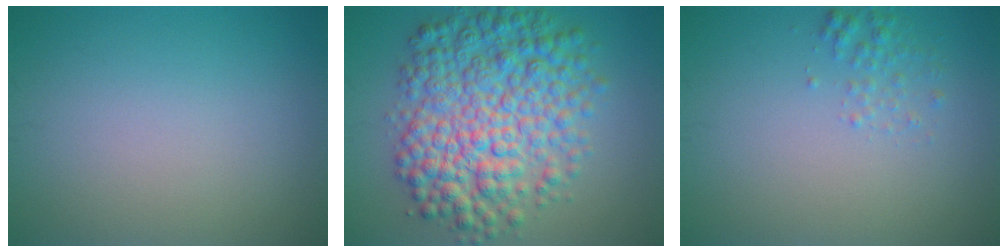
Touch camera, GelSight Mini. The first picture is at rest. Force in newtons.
{"total": 9.8, "press": 9.8, "slide": 0.1}
{"total": 1.3, "press": 1.3, "slide": 0.1}